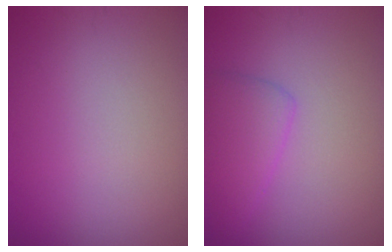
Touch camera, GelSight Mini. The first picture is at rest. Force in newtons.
{"total": 2.8, "press": 2.8, "slide": 0.2}